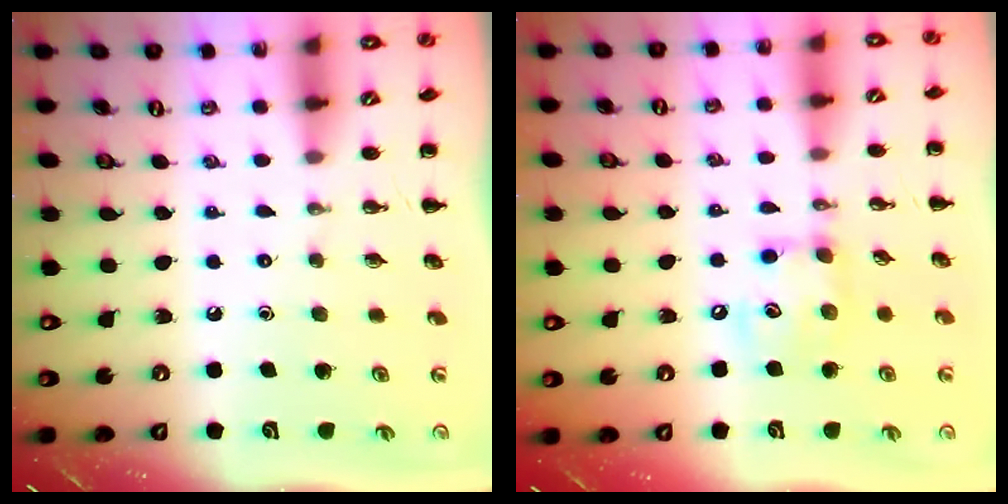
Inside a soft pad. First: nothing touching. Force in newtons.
{"total": 9.7, "press": 9.7, "slide": 0.8}